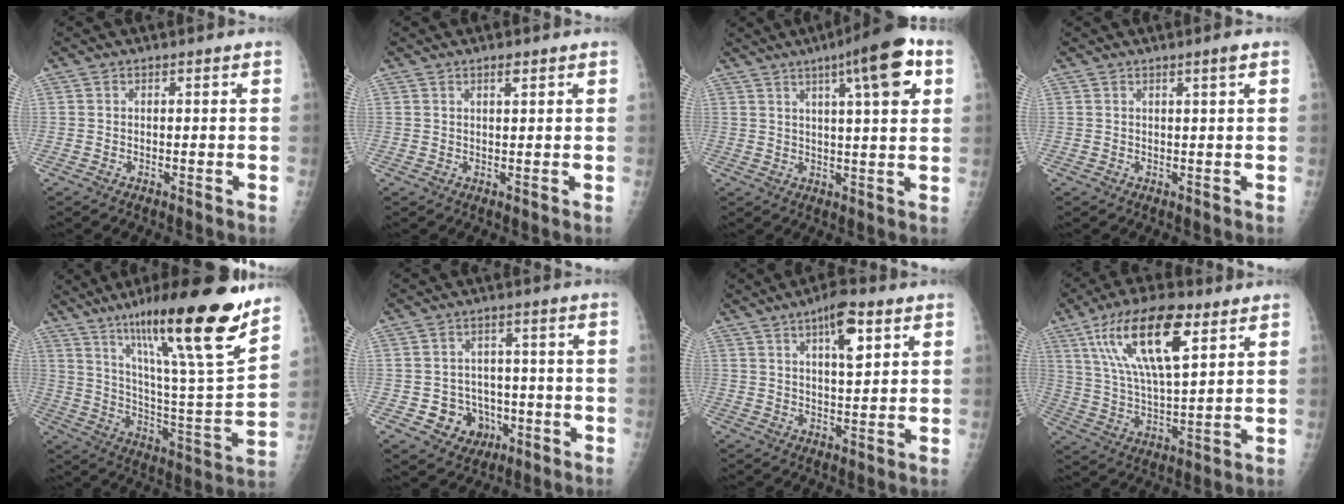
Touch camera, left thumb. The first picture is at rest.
{"total": 1.5, "force": [0.9, 0.3, 1.1], "torque": [-0.015, -0.004, 0.015]}
{"total": 12.9, "force": [5.6, 2.2, 11.4], "torque": [-0.157, -0.006, 0.074]}
{"total": 1.6, "force": [0.8, -0.3, 1.4], "torque": [-0.025, -0.005, 0.016]}
{"total": 25.6, "force": [16.6, 2.8, 19.3], "torque": [-0.286, -0.069, 0.276]}
{"total": 8.0, "force": [-2.5, 7.1, 2.8], "torque": [-0.009, 0.022, -0.029]}
{"total": 8.2, "force": [4.0, 2.7, 6.7], "torque": [-0.094, -0.015, 0.061]}
{"total": 17.7, "force": [8.4, 6.2, 14.3], "torque": [-0.246, -0.021, 0.155]}